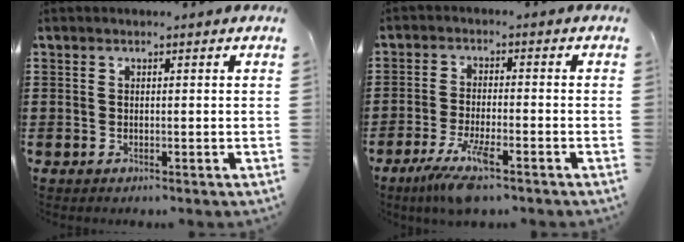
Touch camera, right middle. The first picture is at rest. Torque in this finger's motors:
{"motor_torque": [2.04, 0.10, 0.60, 0.21]}